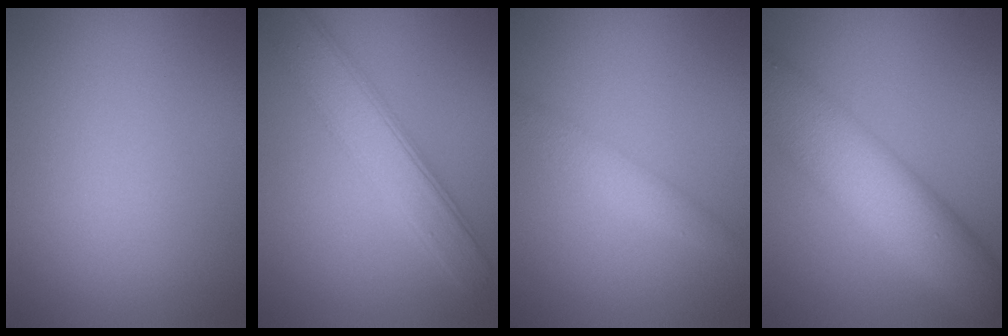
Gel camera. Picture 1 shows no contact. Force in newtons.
{"total": 5.4, "press": 5.4, "slide": 0.1}
{"total": 2.2, "press": 2.2, "slide": 0.0}
{"total": 9.7, "press": 9.6, "slide": 0.6}